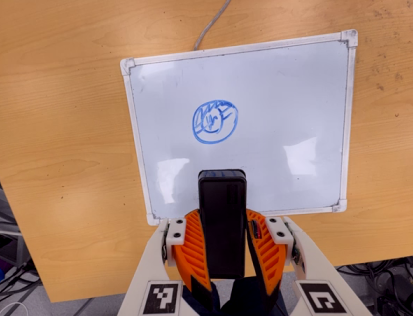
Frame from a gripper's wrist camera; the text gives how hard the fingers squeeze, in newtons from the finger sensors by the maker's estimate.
{"total": 11.0, "left": 8.6, "right": 13.3}